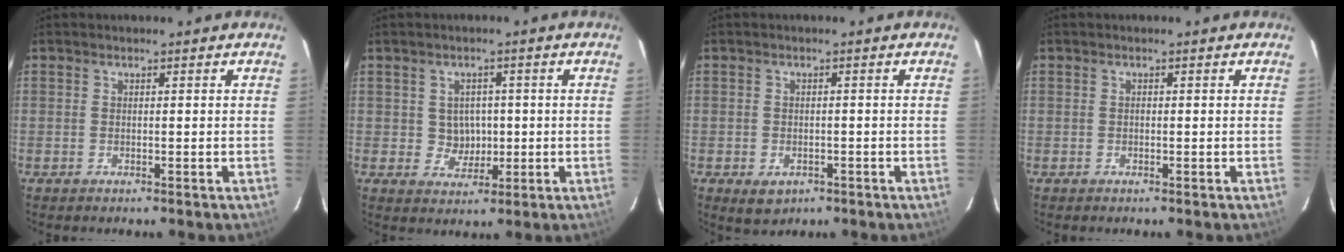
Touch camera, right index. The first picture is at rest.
{"total": 4.3, "force": [0.1, 4.1, 1.1], "torque": [-0.021, 0.010, 0.011]}
{"total": 4.2, "force": [-1.9, 3.0, 2.2], "torque": [-0.043, -0.007, -0.019]}
{"total": 0.0}